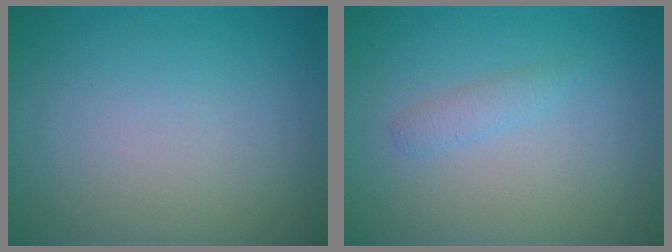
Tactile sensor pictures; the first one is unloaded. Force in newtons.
{"total": 1.1, "press": 1.1, "slide": 0.1}